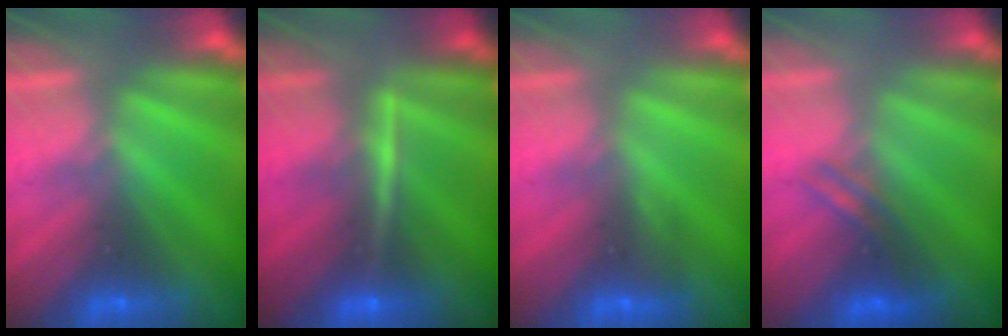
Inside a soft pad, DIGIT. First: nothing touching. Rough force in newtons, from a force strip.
{"total": 3.5}
{"total": 2.9}
{"total": 2.6}